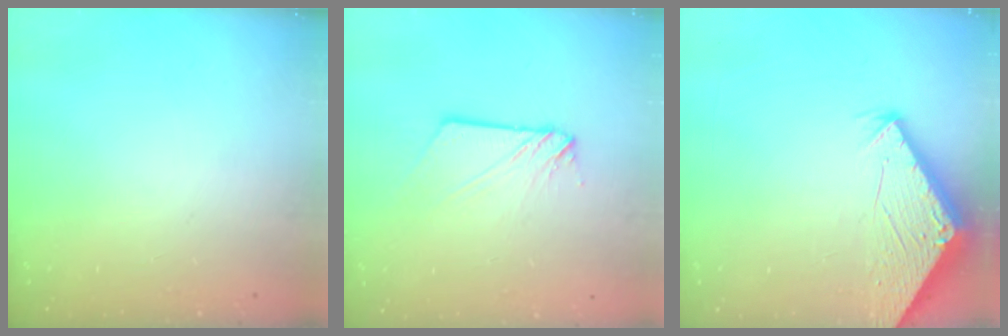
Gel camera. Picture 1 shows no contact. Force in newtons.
{"total": 3.1, "press": 3.1, "slide": 0.1}
{"total": 2.9, "press": 2.9, "slide": 0.1}